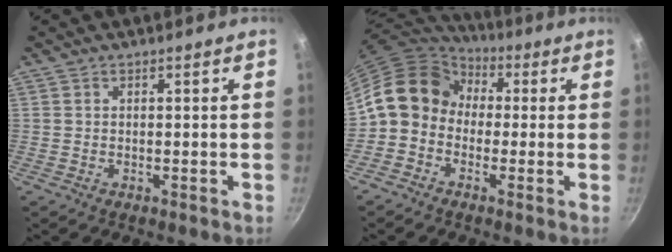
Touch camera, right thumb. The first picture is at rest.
{"total": 11.9, "force": [0.0, 10.0, 6.4], "torque": [-0.080, 0.037, -0.026]}